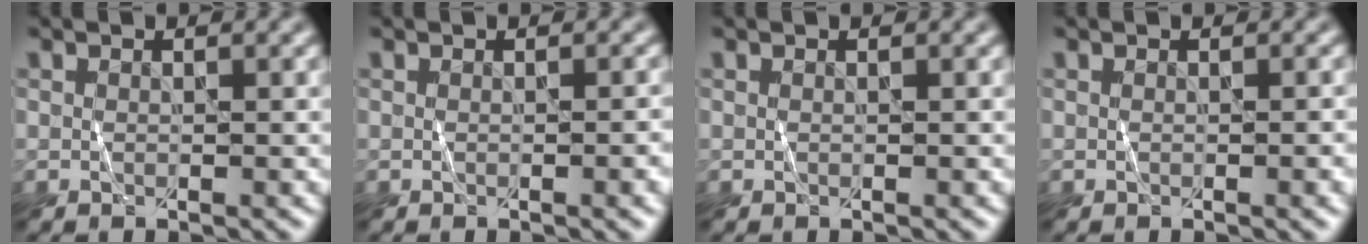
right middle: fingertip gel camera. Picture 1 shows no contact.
{"total": 1.9, "force": [-0.7, 0.6, 1.7], "torque": [-0.021, 0.000, -0.012]}
{"total": 0.0}
{"total": 1.6, "force": [-0.5, 0.4, 1.4], "torque": [-0.017, -0.001, -0.010]}